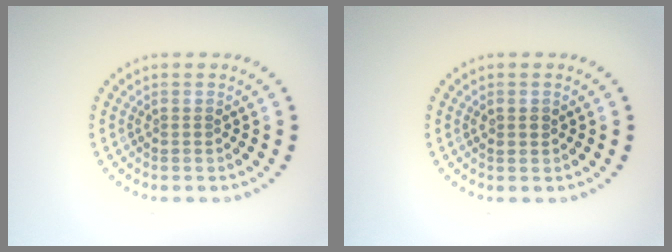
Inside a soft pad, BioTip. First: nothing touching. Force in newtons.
{"total": 1.0, "press": 1.0, "slide": 0.3}